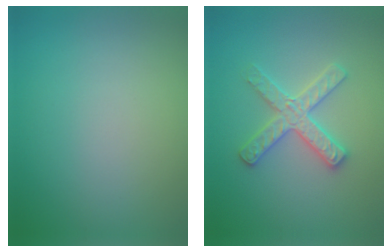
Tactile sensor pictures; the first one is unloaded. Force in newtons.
{"total": 2.9, "press": 2.9, "slide": 0.5}